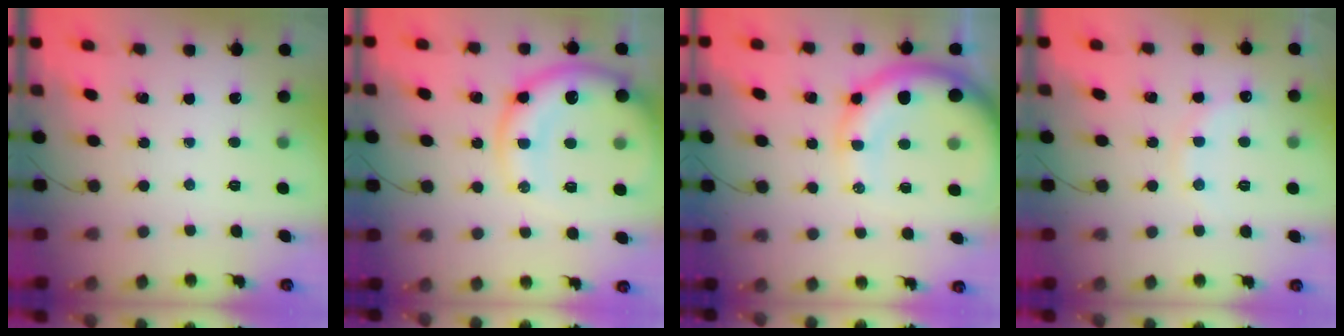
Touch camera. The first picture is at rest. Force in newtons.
{"total": 17.6, "press": 17.2, "slide": 3.4}
{"total": 15.8, "press": 15.5, "slide": 3.0}
{"total": 8.0, "press": 7.8, "slide": 1.3}